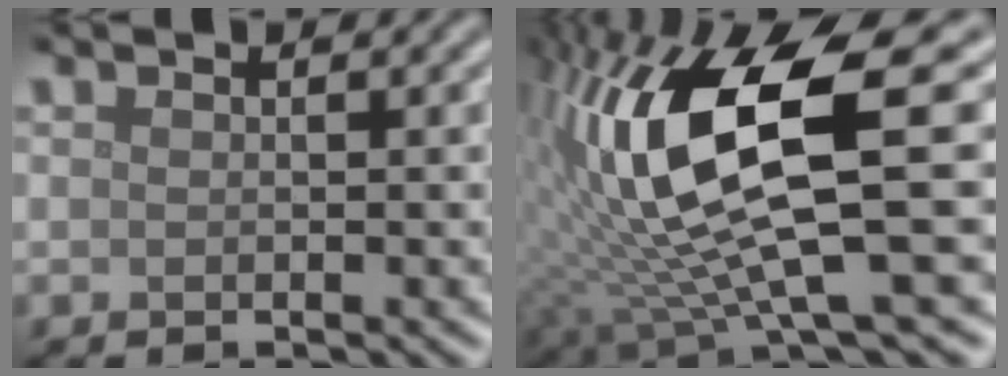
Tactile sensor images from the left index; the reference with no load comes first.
{"total": 14.9, "force": [1.7, 4.6, 14.1], "torque": [-0.274, -0.009, 0.039]}